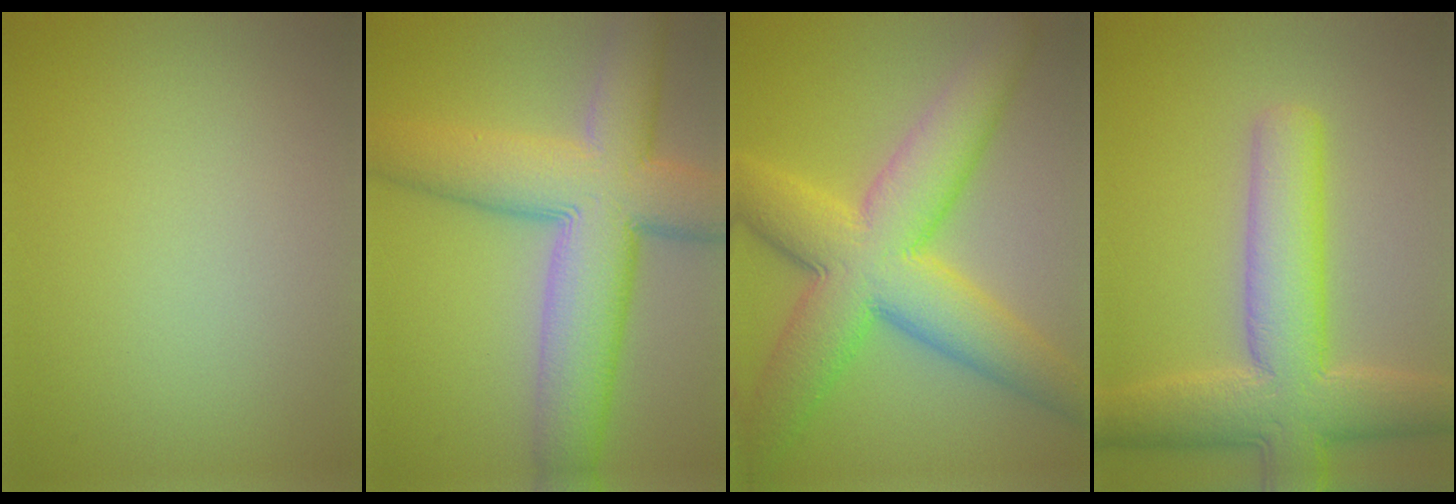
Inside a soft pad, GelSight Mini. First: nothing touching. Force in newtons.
{"total": 11.8, "press": 11.8, "slide": 0.5}
{"total": 11.6, "press": 11.6, "slide": 0.3}
{"total": 8.9, "press": 8.9, "slide": 0.4}